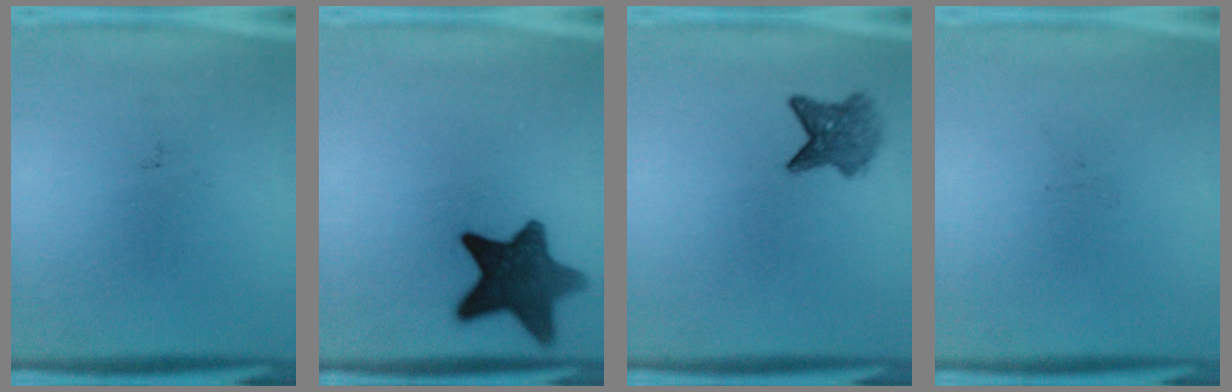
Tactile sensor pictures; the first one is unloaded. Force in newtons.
{"total": 11.7}
{"total": 4.5}
{"total": 0.0}